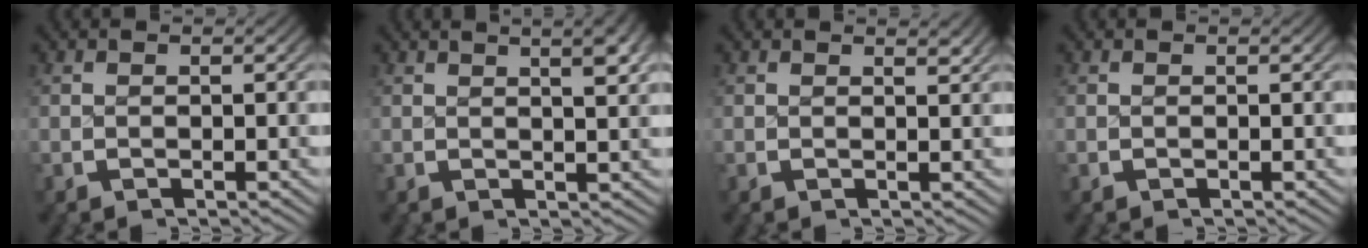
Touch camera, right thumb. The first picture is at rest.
{"total": 3.7, "force": [1.7, 1.1, 3.1], "torque": [-0.034, 0.006, 0.024]}
{"total": 1.0, "force": [0.8, 0.1, 0.5], "torque": [0.000, -0.001, 0.012]}
{"total": 0.0}